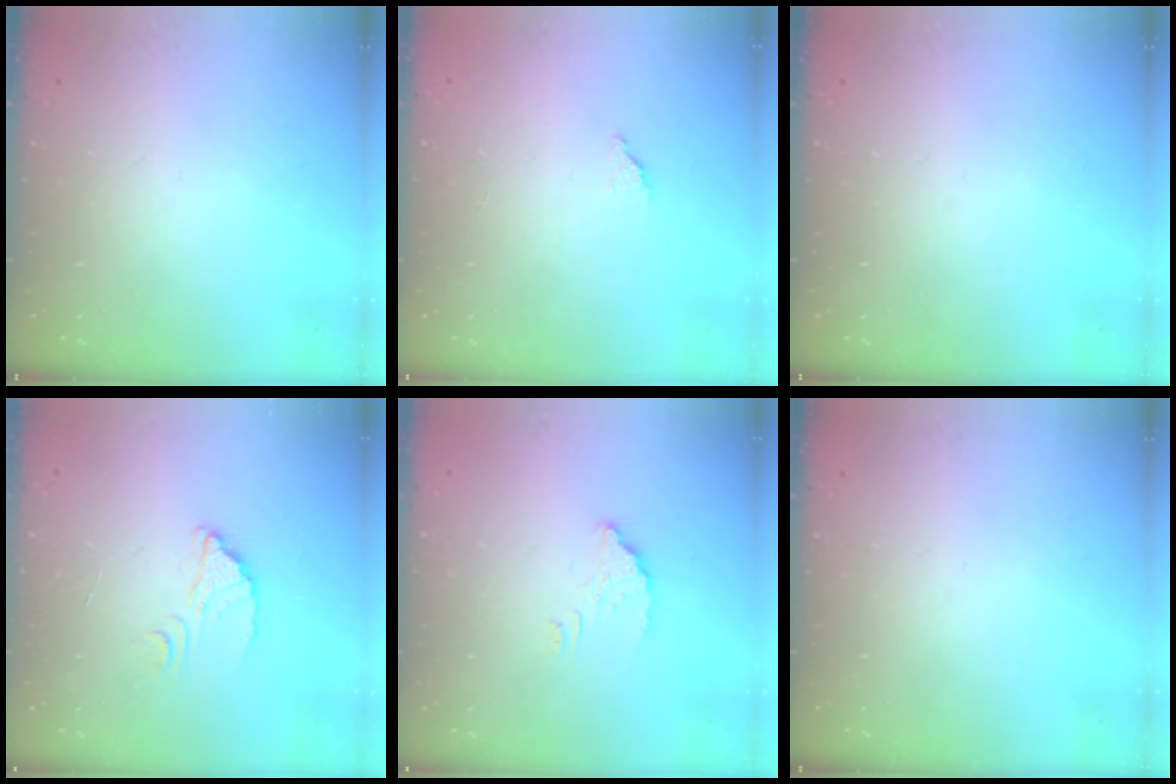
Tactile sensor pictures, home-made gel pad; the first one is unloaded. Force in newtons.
{"total": 2.0, "press": 2.0, "slide": 0.1}
{"total": 0.0}
{"total": 2.1, "press": 2.1, "slide": 0.1}
{"total": 3.4, "press": 3.4, "slide": 0.1}
{"total": 0.0}